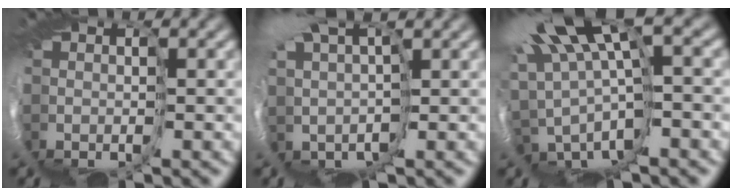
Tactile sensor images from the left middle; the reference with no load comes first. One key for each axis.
{"total": 5.5, "fx": 2.5, "fy": 2.5, "fz": 4.3, "tx": -0.099, "ty": -0.012, "tz": 0.034}
{"total": 11.0, "fx": 2.9, "fy": 4.3, "fz": 9.8, "tx": -0.223, "ty": 0.004, "tz": 0.061}